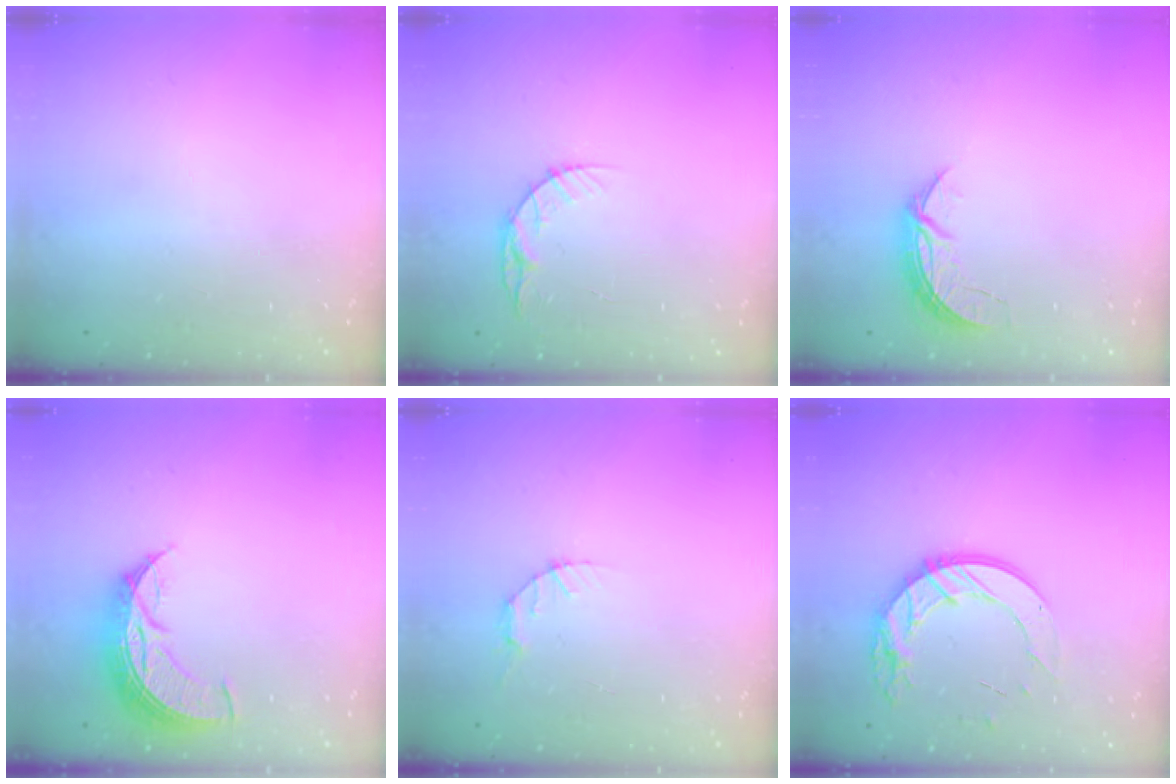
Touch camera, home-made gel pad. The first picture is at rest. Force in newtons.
{"total": 6.1, "press": 6.0, "slide": 0.6}
{"total": 5.5, "press": 5.5, "slide": 0.3}
{"total": 8.6, "press": 8.6, "slide": 0.8}
{"total": 2.8, "press": 2.8, "slide": 0.4}
{"total": 14.7, "press": 14.6, "slide": 1.3}